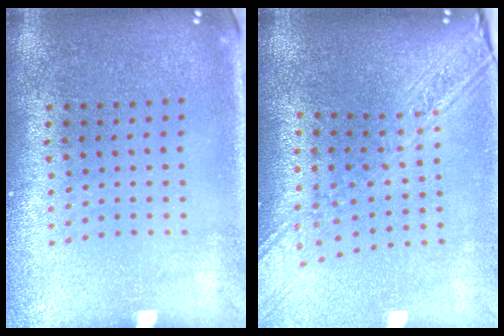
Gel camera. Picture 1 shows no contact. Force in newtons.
{"total": 2.7, "press": 2.1, "slide": 1.6}